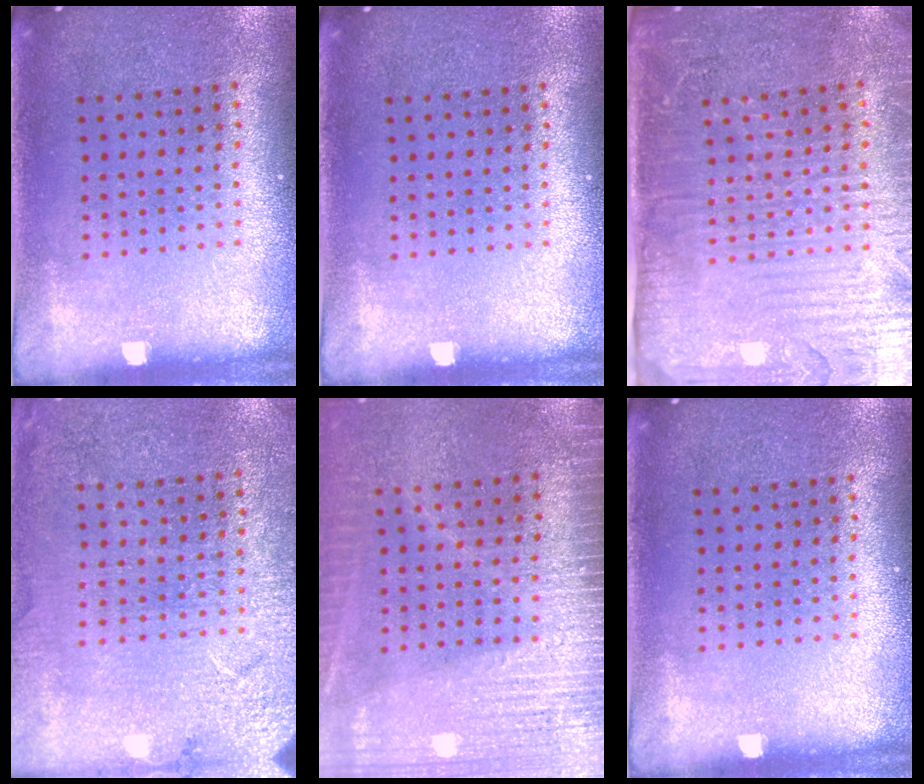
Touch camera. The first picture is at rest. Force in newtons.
{"total": 0.0}
{"total": 4.2, "press": 3.7, "slide": 2.0}
{"total": 2.7, "press": 2.7, "slide": 0.1}
{"total": 3.5, "press": 3.1, "slide": 1.7}
{"total": 0.0}